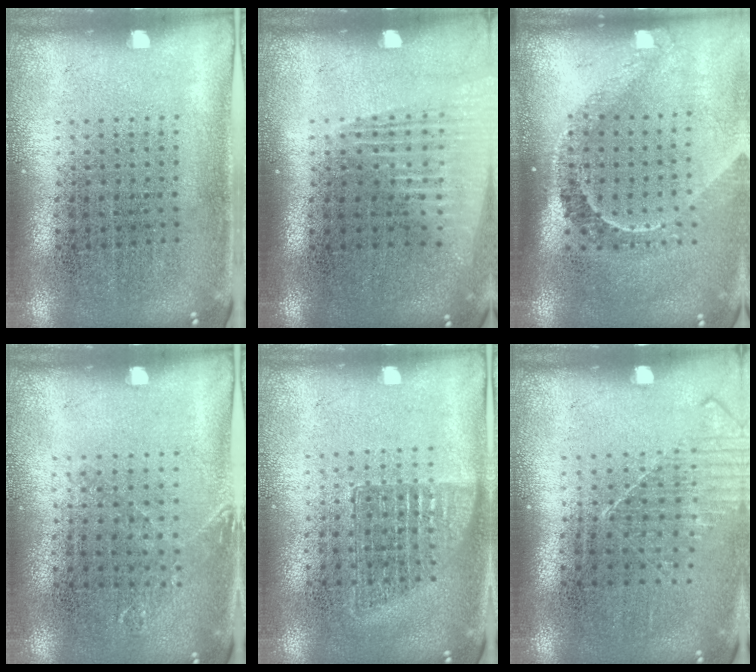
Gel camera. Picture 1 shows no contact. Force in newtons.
{"total": 1.3, "press": 1.2, "slide": 0.6}
{"total": 2.2, "press": 1.5, "slide": 1.5}
{"total": 0.8, "press": 0.8, "slide": 0.1}
{"total": 1.1, "press": 1.0, "slide": 0.6}
{"total": 1.2, "press": 1.2, "slide": 0.4}